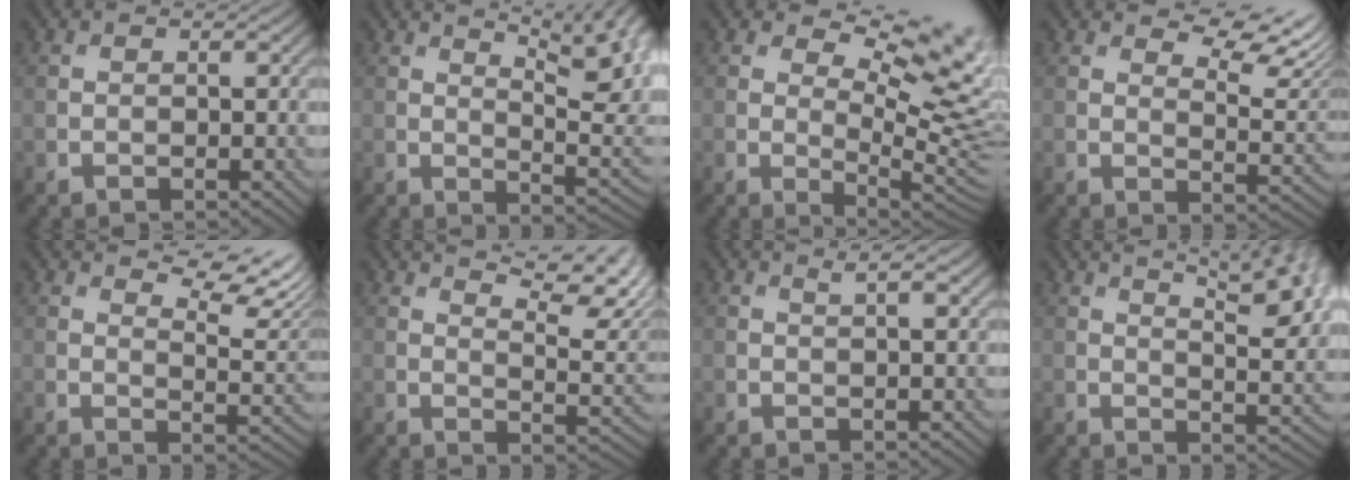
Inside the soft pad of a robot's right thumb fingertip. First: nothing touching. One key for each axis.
{"total": 13.5, "fx": 6.1, "fy": 4.5, "fz": 11.1, "tx": -0.165, "ty": 0.028, "tz": 0.093}
{"total": 12.7, "fx": 6.4, "fy": 5.2, "fz": 9.7, "tx": -0.163, "ty": 0.000, "tz": 0.090}
{"total": 8.2, "fx": 6.0, "fy": 2.5, "fz": 5.0, "tx": -0.087, "ty": 0.003, "tz": 0.093}
{"total": 9.1, "fx": 6.6, "fy": 2.5, "fz": 5.7, "tx": -0.097, "ty": 0.006, "tz": 0.093}
{"total": 13.0, "fx": 7.9, "fy": 4.2, "fz": 9.5, "tx": -0.143, "ty": 0.021, "tz": 0.109}
{"total": 2.1, "fx": 1.3, "fy": 0.3, "fz": 1.6, "tx": -0.027, "ty": 0.001, "tz": 0.018}
{"total": 13.8, "fx": 7.7, "fy": 4.7, "fz": 10.5, "tx": -0.141, "ty": 0.022, "tz": 0.099}